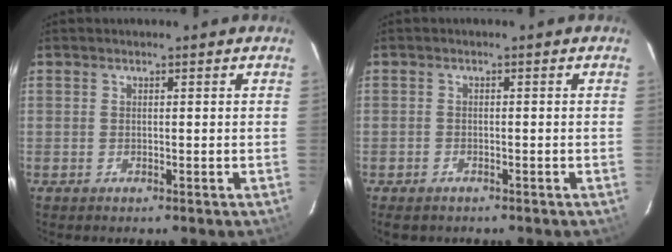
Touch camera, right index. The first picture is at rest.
{"total": 2.5, "force": [-1.9, 1.4, 0.7], "torque": [-0.022, -0.004, -0.033]}